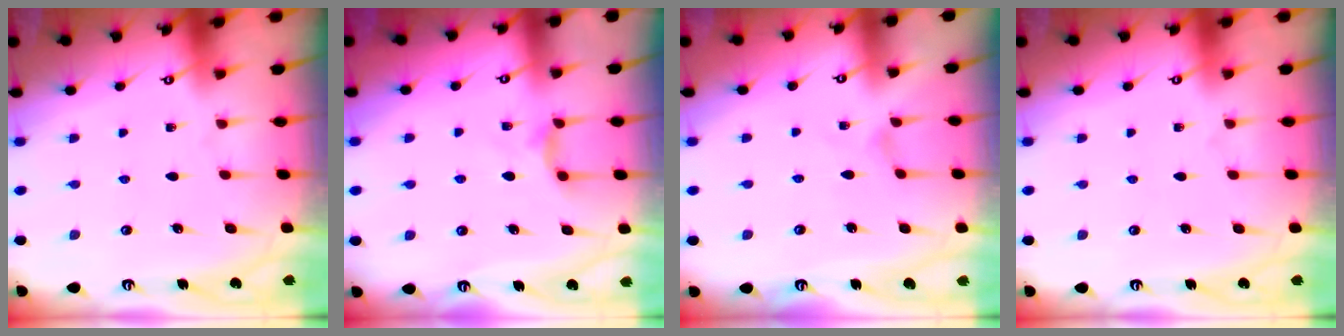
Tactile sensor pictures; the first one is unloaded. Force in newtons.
{"total": 4.4, "press": 4.4, "slide": 0.7}
{"total": 0.0}
{"total": 0.0}